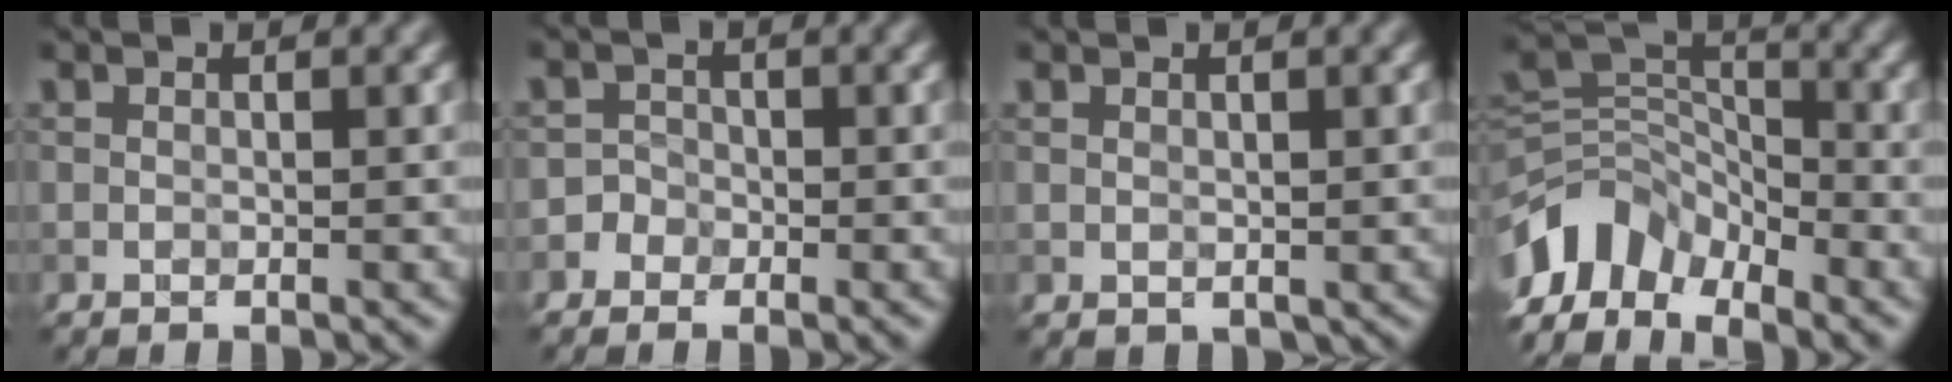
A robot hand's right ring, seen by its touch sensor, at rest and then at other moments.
{"total": 2.3, "force": [-1.6, 1.7, -0.1], "torque": [0.022, 0.008, -0.036]}
{"total": 0.8, "force": [0.3, 0.7, 0.2], "torque": [-0.003, -0.004, 0.006]}
{"total": 7.9, "force": [-4.8, 4.6, 4.2], "torque": [-0.082, 0.004, -0.104]}